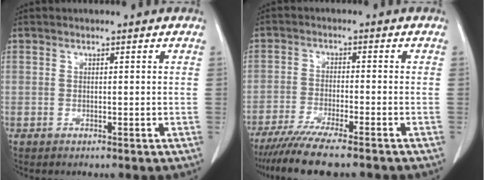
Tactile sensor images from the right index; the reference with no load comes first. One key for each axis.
{"total": 10.3, "fx": -8.6, "fy": 0.2, "fz": 5.6, "tx": -0.082, "ty": -0.026, "tz": -0.139}